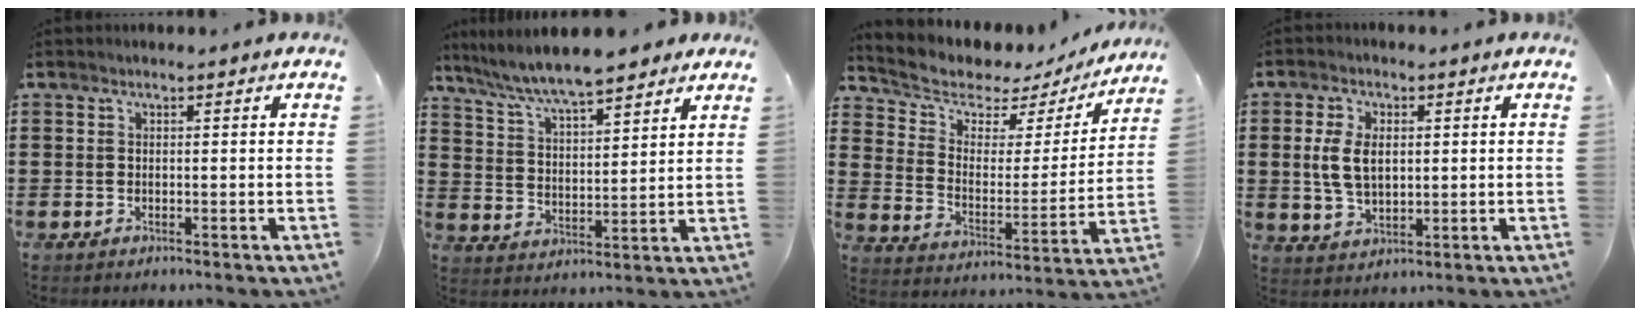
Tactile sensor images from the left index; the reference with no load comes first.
{"total": 7.4, "force": [6.6, 0.9, 3.2], "torque": [-0.088, -0.026, 0.116]}
{"total": 5.0, "force": [4.1, 2.6, 1.0], "torque": [-0.055, -0.029, 0.065]}
{"total": 6.2, "force": [0.9, 3.6, 5.0], "torque": [-0.116, 0.002, 0.007]}